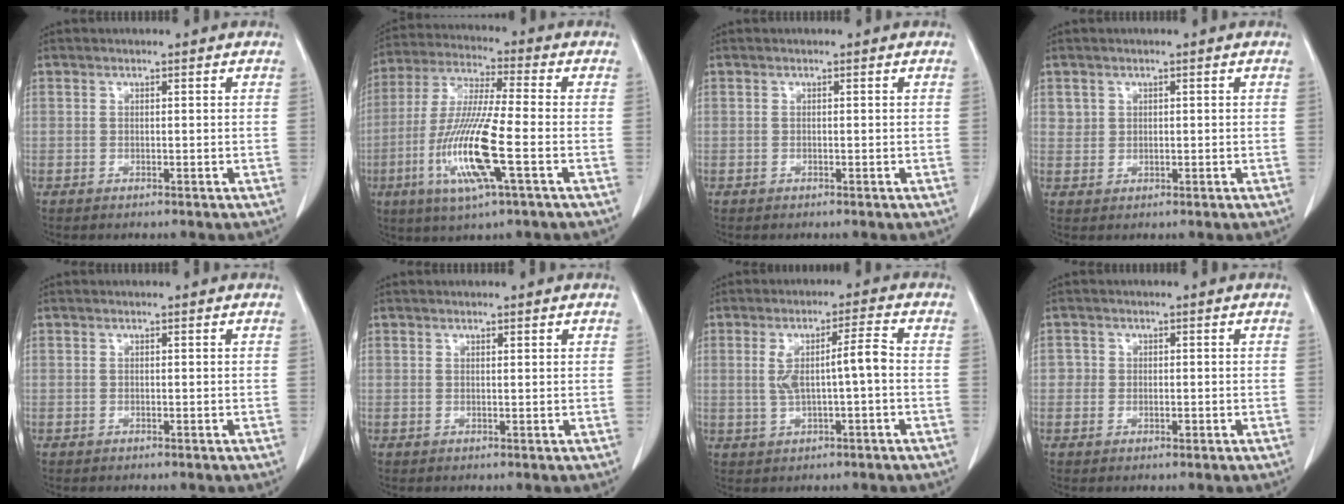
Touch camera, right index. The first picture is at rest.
{"total": 14.8, "force": [-4.4, 0.9, 14.1], "torque": [-0.293, -0.016, -0.085]}
{"total": 0.0}
{"total": 1.6, "force": [0.8, 1.4, 0.1], "torque": [0.012, 0.001, 0.008]}
{"total": 0.0}
{"total": 0.5, "force": [0.5, 0.0, 0.3], "torque": [-0.006, -0.002, 0.007]}
{"total": 6.2, "force": [-0.1, 0.7, 6.2], "torque": [-0.116, 0.018, 0.004]}
{"total": 1.8, "force": [-0.2, 1.7, 0.6], "torque": [-0.001, 0.006, -0.005]}